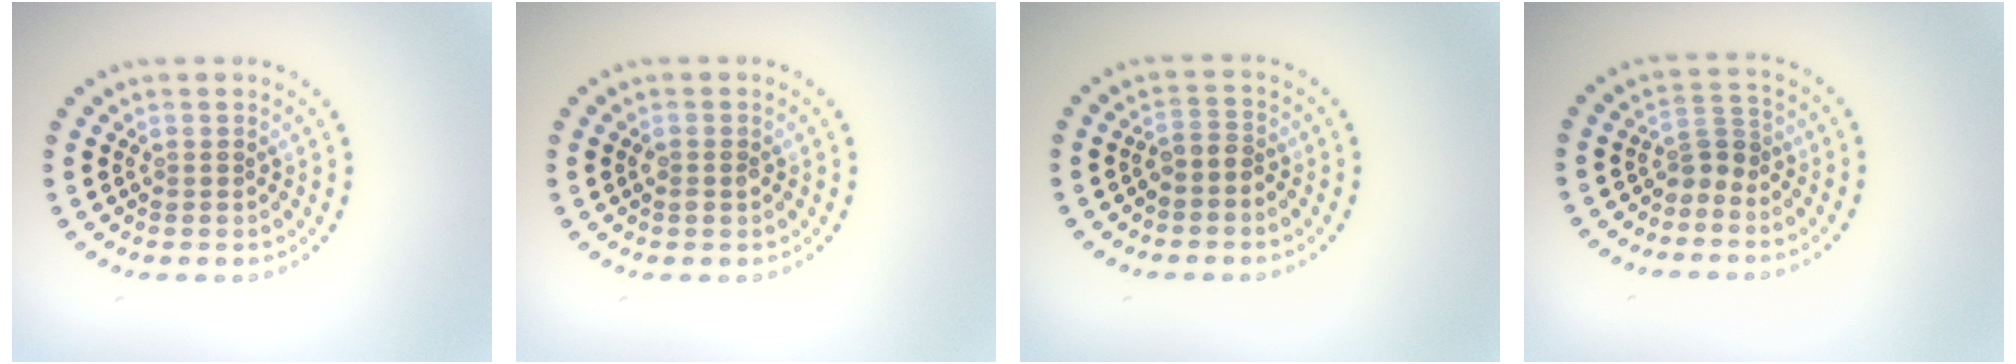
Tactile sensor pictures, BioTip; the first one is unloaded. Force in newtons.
{"total": 1.1, "press": 1.0, "slide": 0.3}
{"total": 1.7, "press": 1.4, "slide": 1.0}
{"total": 1.8, "press": 1.4, "slide": 1.2}